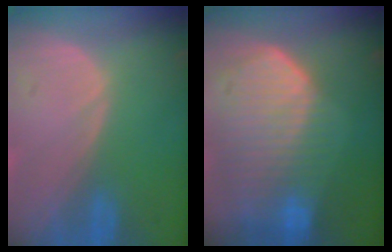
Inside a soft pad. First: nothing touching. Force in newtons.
{"total": 10.7, "press": 9.4, "slide": 5.1}